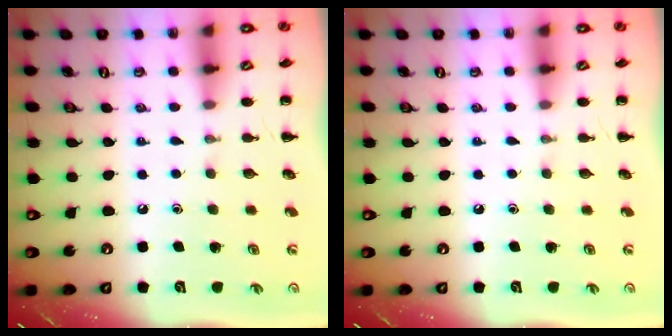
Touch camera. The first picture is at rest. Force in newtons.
{"total": 0.0}